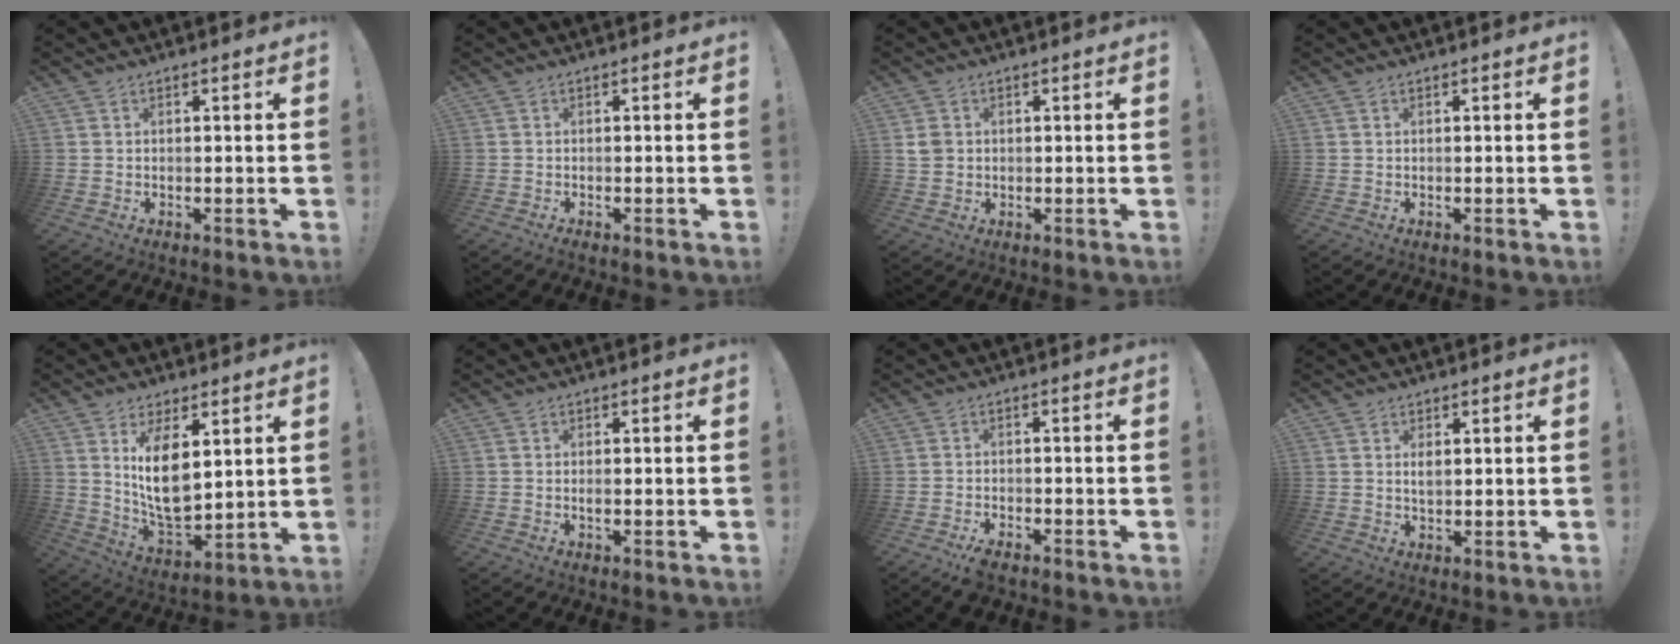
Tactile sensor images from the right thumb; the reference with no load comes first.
{"total": 0.8, "force": [-0.6, 0.0, 0.6], "torque": [-0.008, 0.000, -0.010]}
{"total": 3.1, "force": [0.4, 2.7, 1.5], "torque": [-0.024, 0.006, 0.009]}
{"total": 0.0}
{"total": 13.1, "force": [5.1, 7.2, 9.8], "torque": [-0.177, -0.044, 0.093]}
{"total": 0.7, "force": [-0.2, 0.1, 0.6], "torque": [-0.006, -0.004, -0.004]}
{"total": 4.0, "force": [-3.5, 0.7, 1.9], "torque": [-0.044, 0.003, -0.064]}
{"total": 2.3, "force": [0.9, 1.8, 1.1], "torque": [-0.004, -0.008, 0.012]}